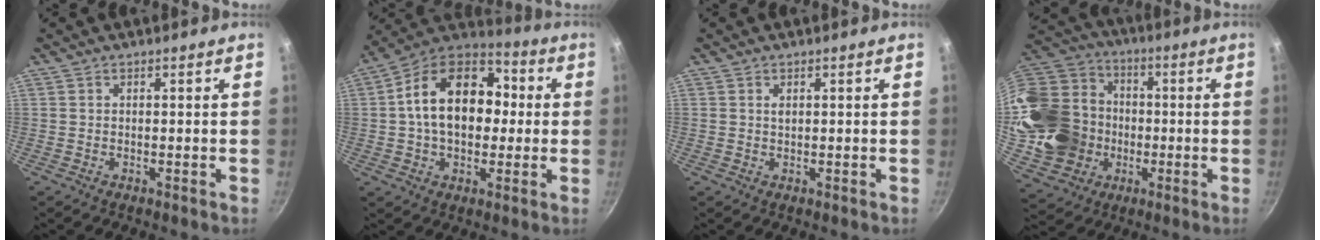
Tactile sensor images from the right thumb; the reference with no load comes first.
{"total": 19.4, "force": [1.3, 13.4, 14.0], "torque": [-0.200, 0.037, 0.004]}
{"total": 0.9, "force": [0.4, 0.5, 0.6], "torque": [-0.010, 0.002, 0.007]}
{"total": 25.1, "force": [-2.4, 21.4, 12.9], "torque": [-0.249, 0.046, -0.017]}